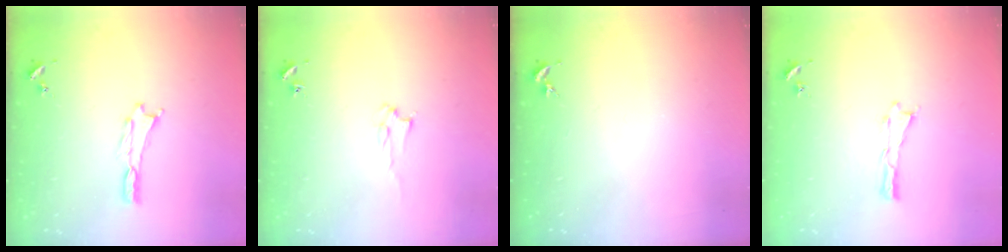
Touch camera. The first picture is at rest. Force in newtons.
{"total": 1.6, "press": 1.6, "slide": 0.2}
{"total": 0.0}
{"total": 0.0}